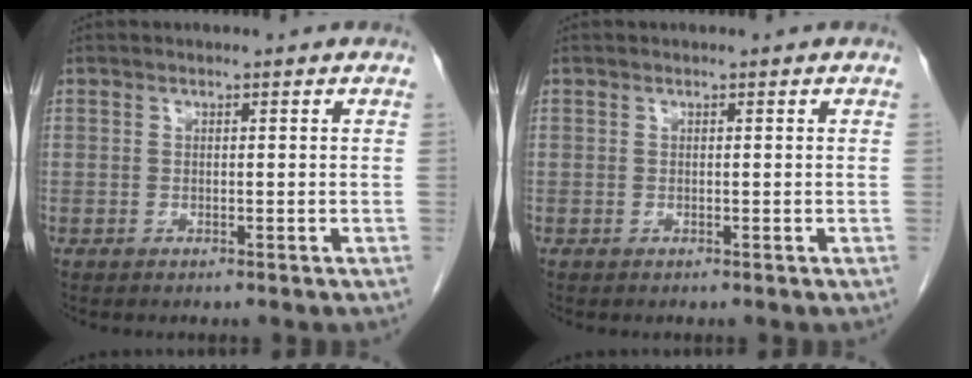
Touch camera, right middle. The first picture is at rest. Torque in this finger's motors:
{"motor_torque": [0.23, -0.07, -0.08, -0.01]}